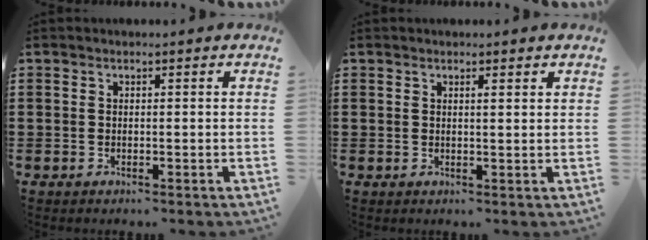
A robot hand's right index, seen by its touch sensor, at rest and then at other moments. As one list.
[{"total": 1.0, "force": [0.6, 0.0, 0.8], "torque": [-0.017, -0.001, 0.010]}]